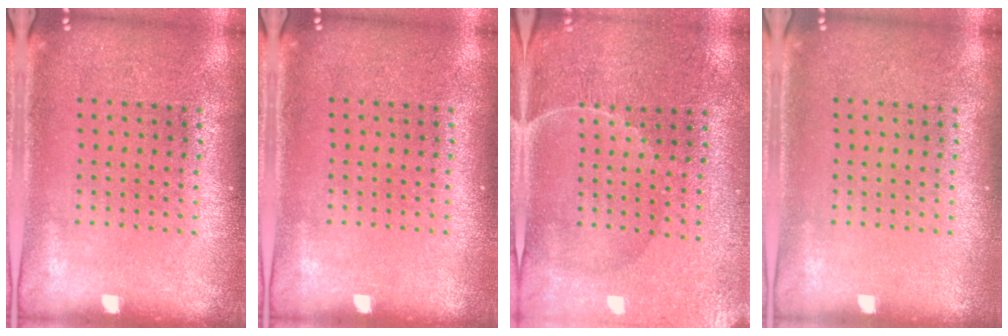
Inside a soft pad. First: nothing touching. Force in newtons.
{"total": 0.0}
{"total": 0.7, "press": 0.6, "slide": 0.4}
{"total": 0.0}